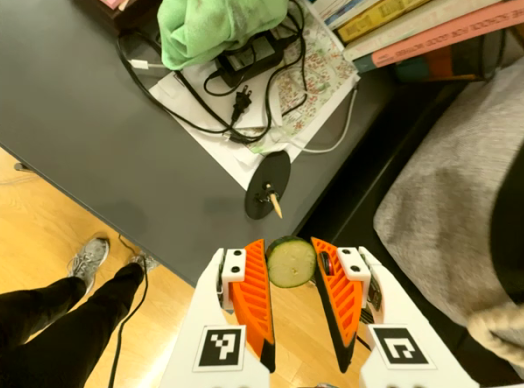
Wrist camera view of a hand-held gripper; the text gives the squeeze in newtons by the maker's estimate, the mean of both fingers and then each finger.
{"total": 8.5, "left": 8.5, "right": 8.5}